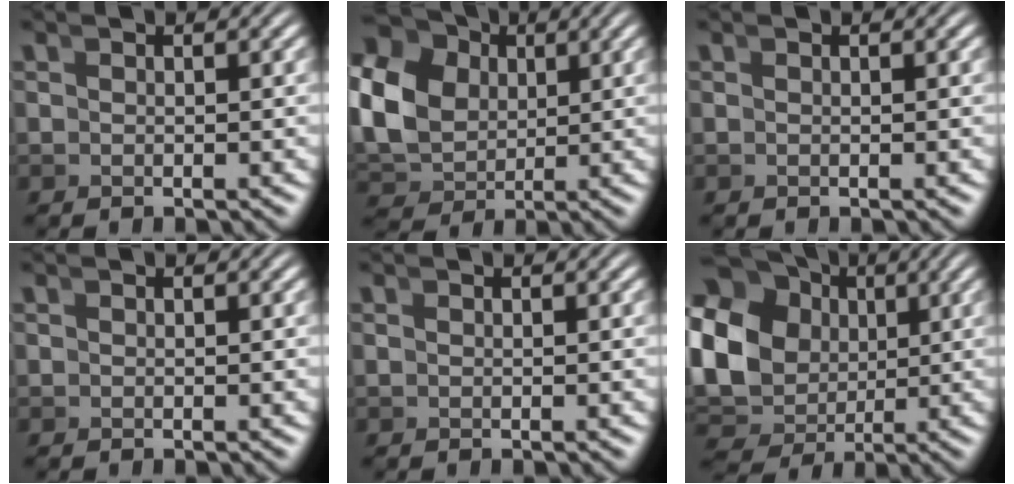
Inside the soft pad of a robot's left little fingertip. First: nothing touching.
{"total": 13.3, "force": [3.1, 11.2, 6.6], "torque": [-0.151, 0.004, 0.038]}
{"total": 0.0}
{"total": 0.0}
{"total": 0.0}
{"total": 16.0, "force": [2.2, 13.7, 8.1], "torque": [-0.166, -0.007, 0.022]}